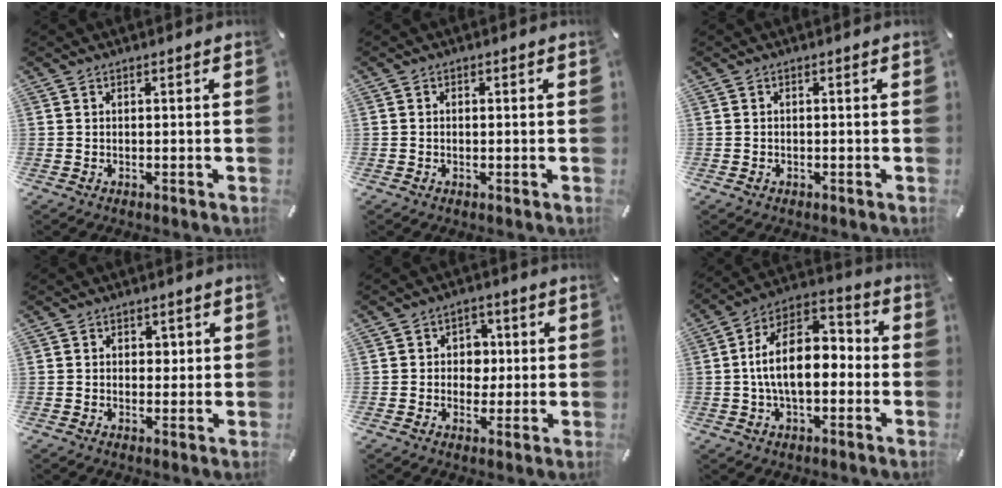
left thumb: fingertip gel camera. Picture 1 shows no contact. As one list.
[{"total": 0.9, "force": [-0.3, 0.6, 0.5], "torque": [-0.009, 0.002, -0.007]}, {"total": 1.0, "force": [-0.5, 0.8, 0.3], "torque": [-0.005, 0.003, -0.012]}, {"total": 2.6, "force": [-0.2, 2.2, 1.4], "torque": [-0.013, 0.002, -0.012]}, {"total": 6.4, "force": [-0.2, 5.7, 2.8], "torque": [-0.032, 0.007, -0.009]}, {"total": 15.1, "force": [-1.5, 9.0, 12.0], "torque": [-0.214, 0.006, -0.031]}]